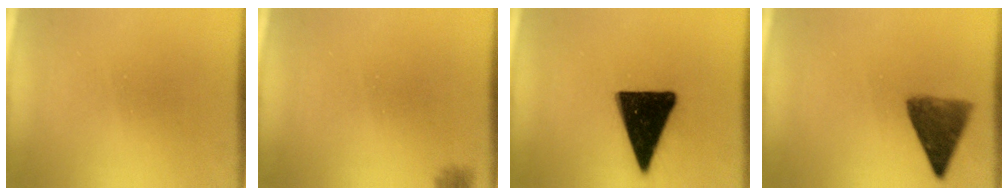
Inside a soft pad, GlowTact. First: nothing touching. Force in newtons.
{"total": 1.6}
{"total": 18.3}
{"total": 7.7}